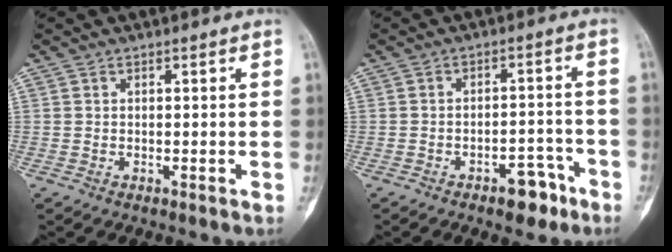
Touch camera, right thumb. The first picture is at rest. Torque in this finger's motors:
{"motor_torque": [1.13, 0.48, 0.29, -0.76, 0.21]}